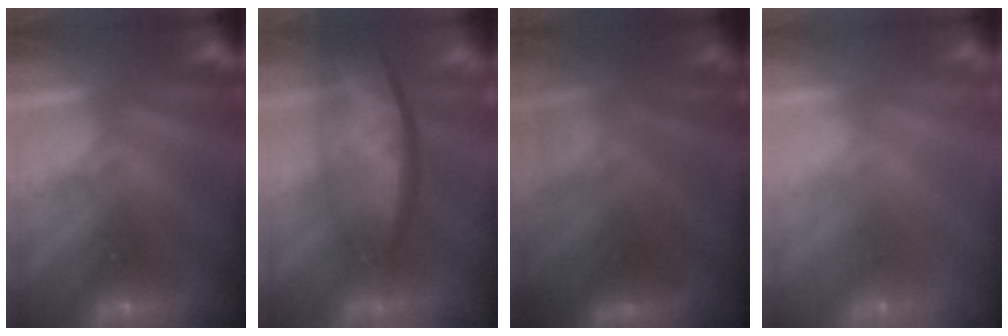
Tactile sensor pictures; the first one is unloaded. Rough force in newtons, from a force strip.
{"total": 7.2}
{"total": 4.2}
{"total": 8.4}